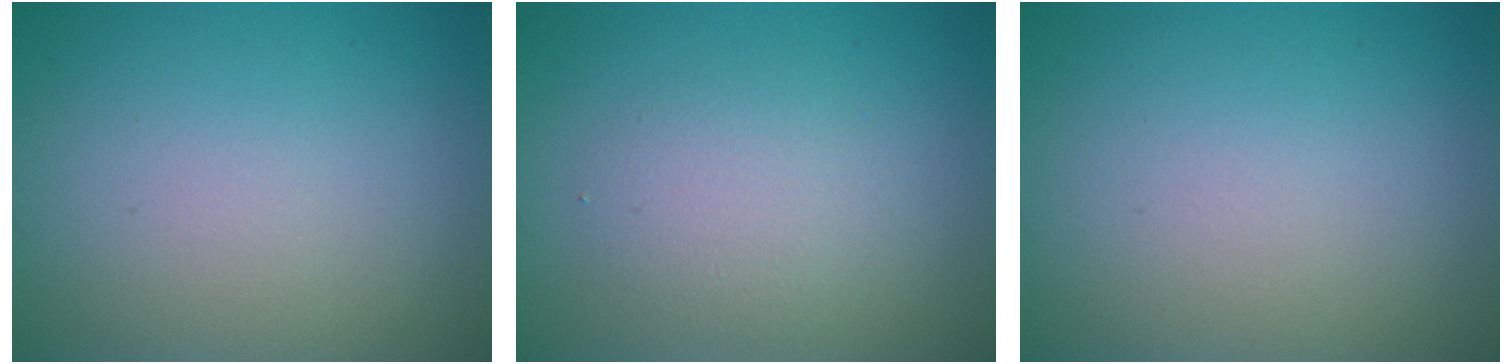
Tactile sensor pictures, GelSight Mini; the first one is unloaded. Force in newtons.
{"total": 2.4, "press": 2.4, "slide": 0.1}
{"total": 0.0}